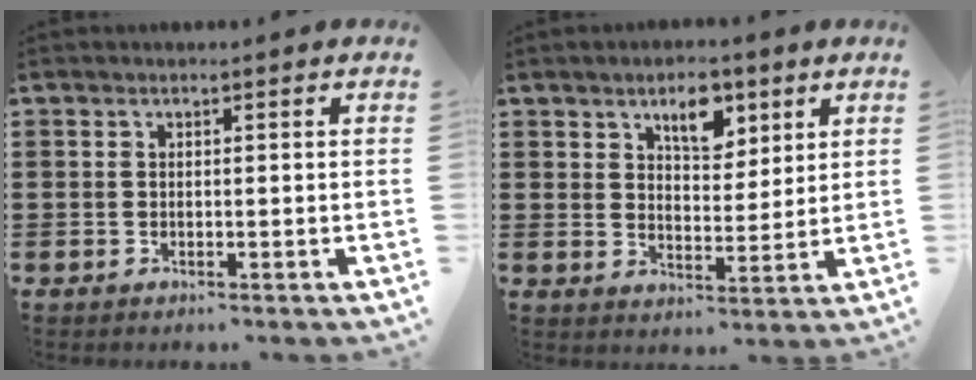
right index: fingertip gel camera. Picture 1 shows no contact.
{"total": 6.2, "force": [3.8, 3.3, 3.7], "torque": [-0.053, 0.001, 0.062]}